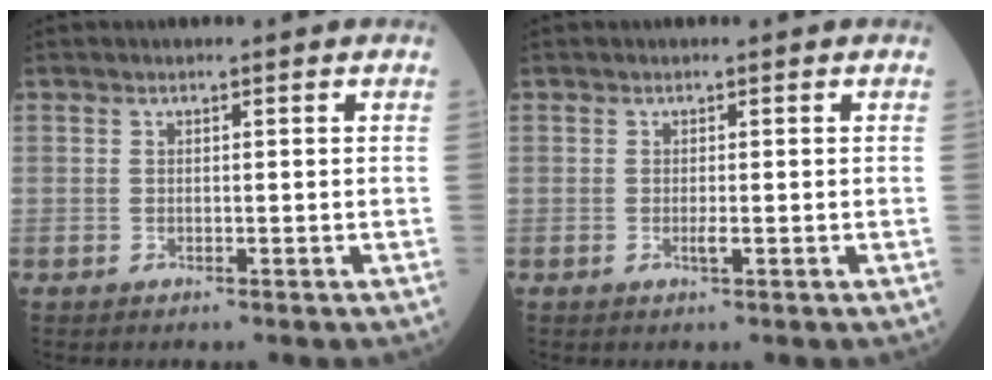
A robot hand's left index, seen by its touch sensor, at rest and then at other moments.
{"total": 0.7, "force": [-0.3, -0.1, 0.7], "torque": [-0.016, -0.003, -0.006]}